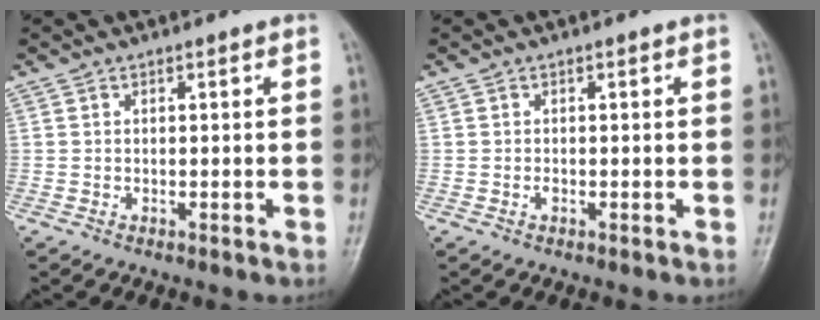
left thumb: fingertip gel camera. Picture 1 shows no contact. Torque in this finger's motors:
{"motor_torque": [-0.33, 0.23, 0.24, 0.08, 0.00]}